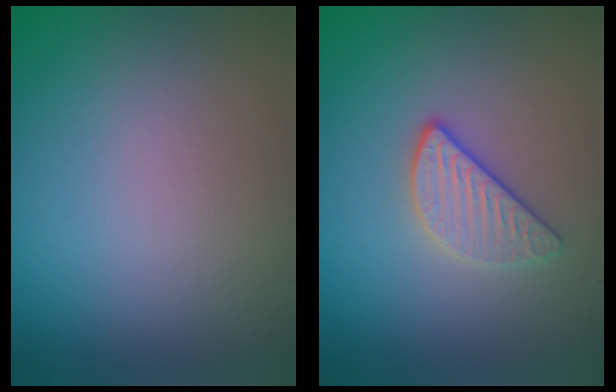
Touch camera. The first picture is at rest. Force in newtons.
{"total": 2.6, "press": 2.5, "slide": 0.8}